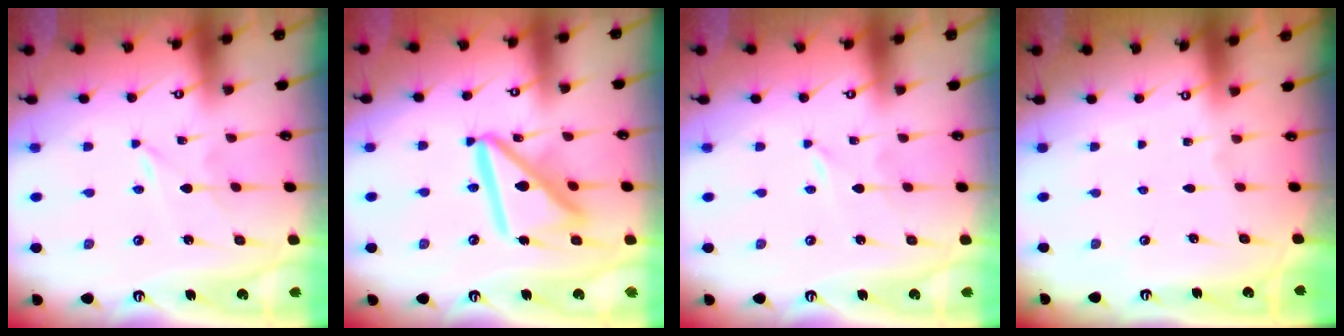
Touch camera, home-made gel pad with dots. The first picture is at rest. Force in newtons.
{"total": 16.4, "press": 16.3, "slide": 1.7}
{"total": 0.0}
{"total": 0.0}